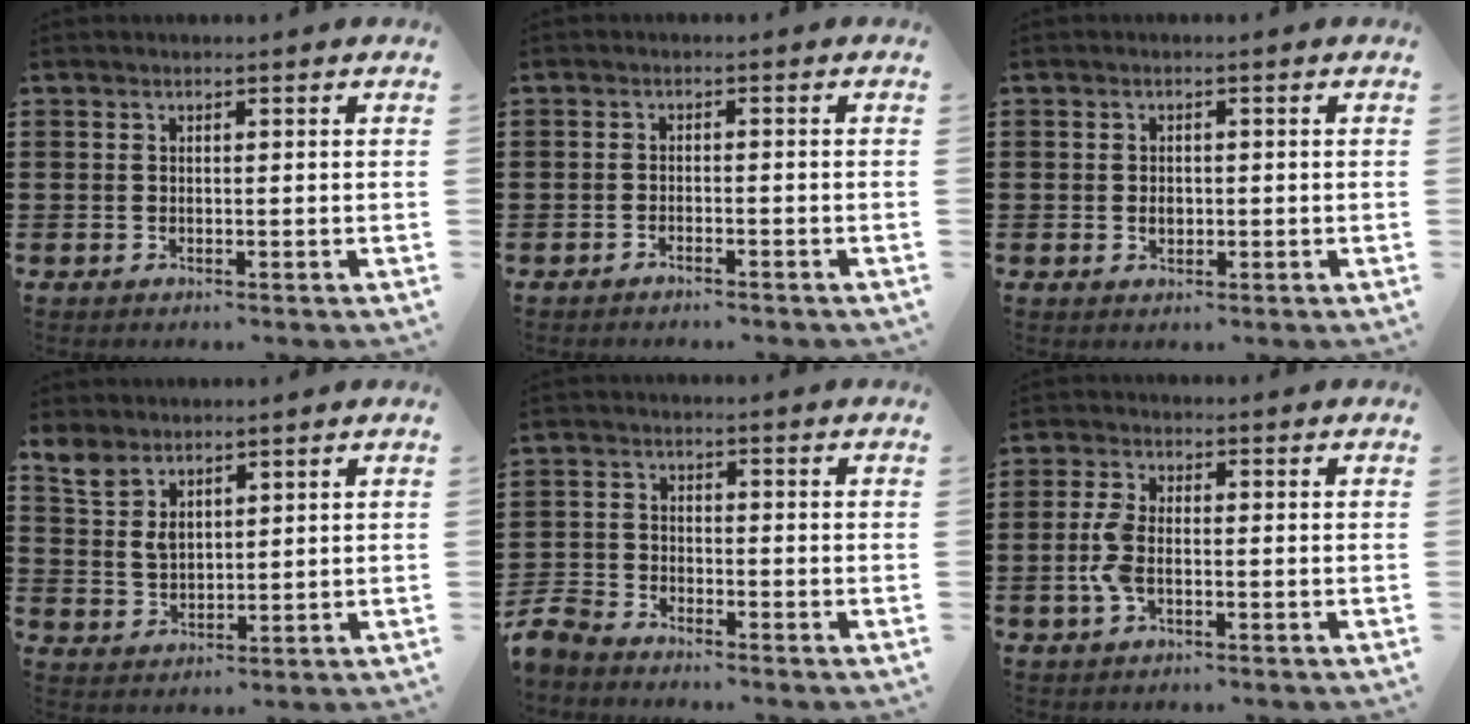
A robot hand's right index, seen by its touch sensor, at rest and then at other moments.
{"total": 1.2, "force": [-1.2, 0.1, 0.2], "torque": [-0.008, 0.001, -0.023]}
{"total": 1.5, "force": [-0.2, 1.1, 1.0], "torque": [-0.020, 0.006, -0.005]}
{"total": 4.4, "force": [3.3, 2.3, 1.9], "torque": [-0.048, 0.001, 0.062]}
{"total": 4.3, "force": [-4.1, 0.9, 0.6], "torque": [-0.042, -0.009, -0.094]}
{"total": 4.8, "force": [-0.8, 2.3, 4.2], "torque": [-0.112, -0.008, -0.024]}